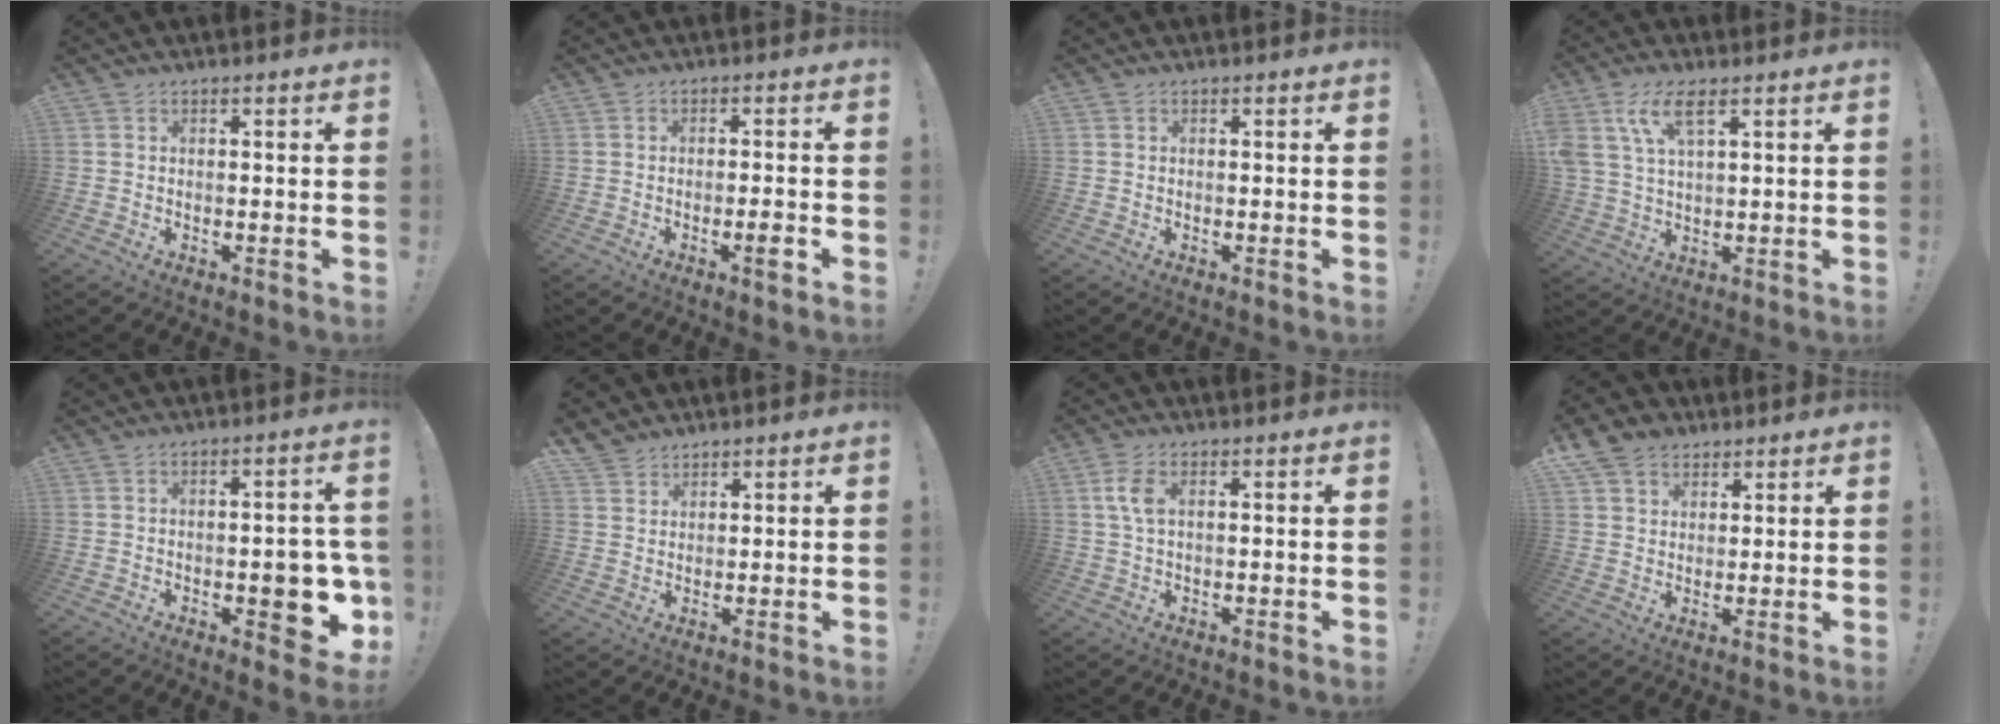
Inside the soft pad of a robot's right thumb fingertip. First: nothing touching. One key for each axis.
{"total": 3.5, "fx": -1.6, "fy": 0.1, "fz": 3.1, "tx": -0.040, "ty": -0.005, "tz": -0.028}
{"total": 0.0}
{"total": 9.3, "fx": 4.9, "fy": 3.5, "fz": 7.1, "tx": -0.143, "ty": -0.011, "tz": 0.093}
{"total": 11.0, "fx": -2.5, "fy": 5.1, "fz": 9.5, "tx": -0.092, "ty": 0.002, "tz": -0.035}
{"total": 4.0, "fx": 3.5, "fy": 1.9, "fz": 0.5, "tx": -0.007, "ty": -0.025, "tz": 0.066}
{"total": 4.8, "fx": 1.2, "fy": 2.5, "fz": 4.0, "tx": -0.085, "ty": 0.004, "tz": 0.021}
{"total": 7.8, "fx": 4.9, "fy": 5.7, "fz": 2.2, "tx": -0.033, "ty": -0.025, "tz": 0.098}